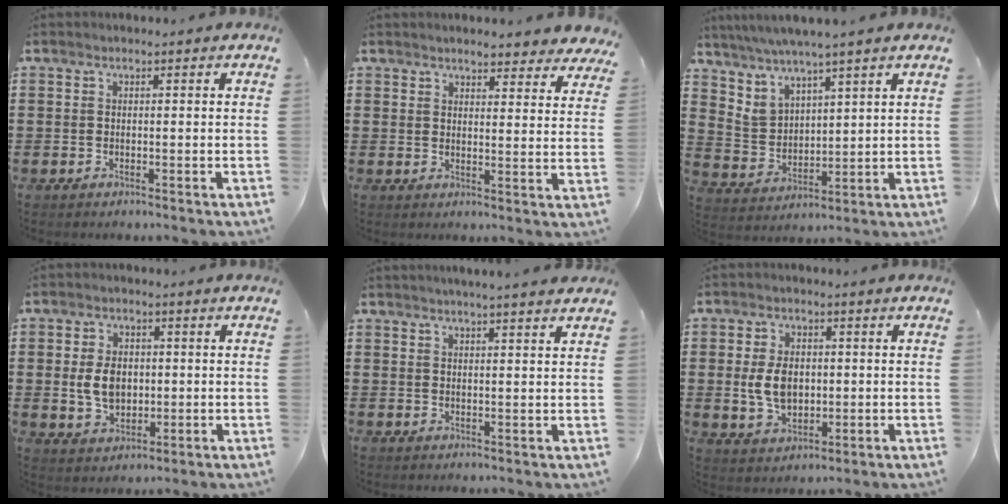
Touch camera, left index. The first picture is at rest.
{"total": 3.4, "force": [3.4, 0.1, 0.4], "torque": [-0.011, -0.014, 0.060]}
{"total": 3.8, "force": [3.5, 0.7, 1.3], "torque": [-0.040, -0.012, 0.062]}
{"total": 5.8, "force": [0.1, 4.0, 4.3], "torque": [-0.094, 0.004, -0.004]}
{"total": 2.3, "force": [2.2, -0.4, 0.8], "torque": [-0.020, -0.002, 0.041]}
{"total": 6.4, "force": [0.2, 4.2, 4.8], "torque": [-0.103, 0.005, -0.003]}